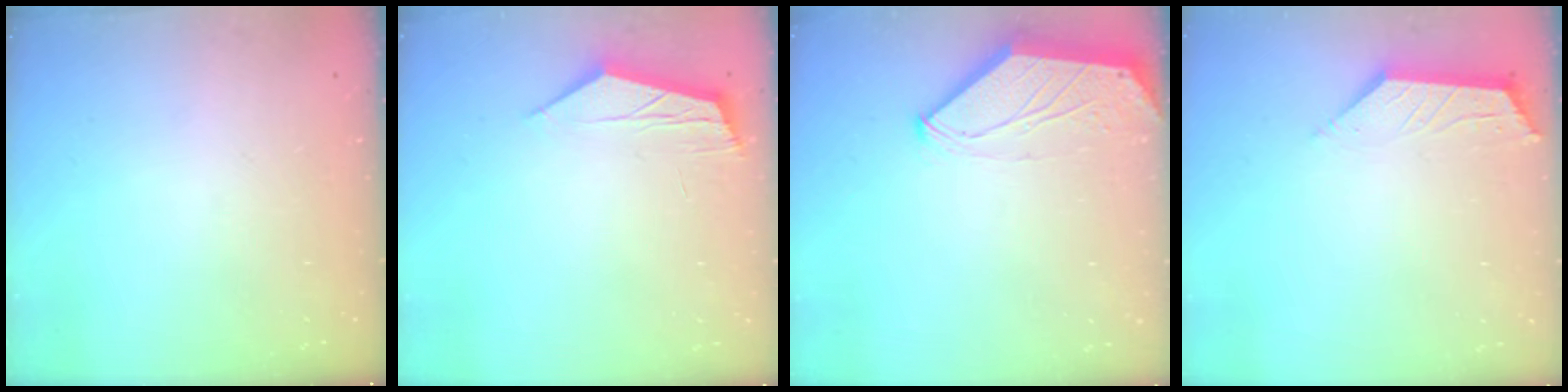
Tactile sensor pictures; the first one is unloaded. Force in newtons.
{"total": 5.3, "press": 5.3, "slide": 0.3}
{"total": 0.0}
{"total": 2.7, "press": 2.7, "slide": 0.5}